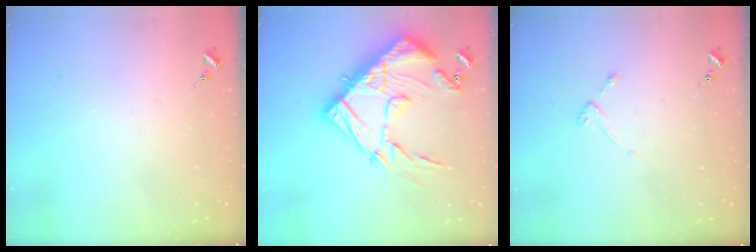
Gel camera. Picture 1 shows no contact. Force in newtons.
{"total": 30.1, "press": 30.0, "slide": 2.9}
{"total": 2.6, "press": 2.6, "slide": 0.5}